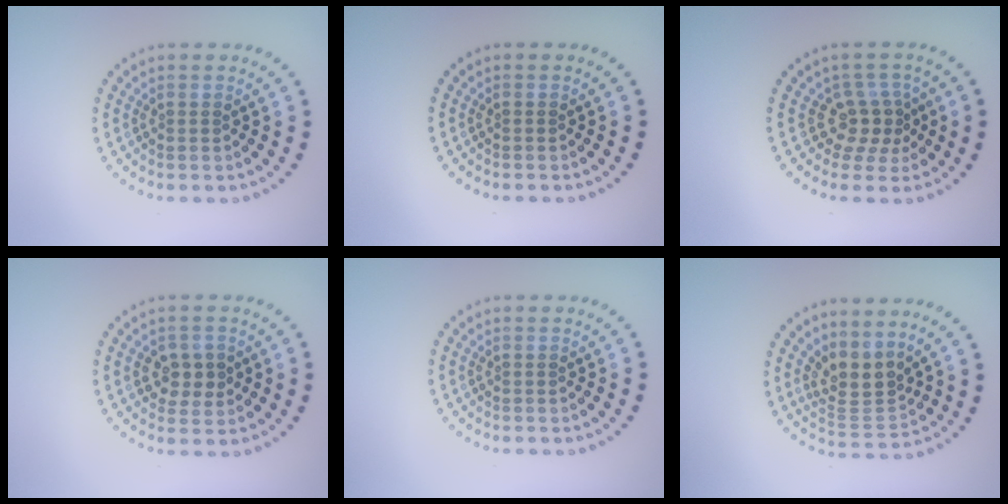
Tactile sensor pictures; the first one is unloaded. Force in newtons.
{"total": 0.0}
{"total": 2.9, "press": 2.2, "slide": 1.9}
{"total": 2.7, "press": 2.7, "slide": 0.5}
{"total": 0.0}
{"total": 3.3, "press": 2.6, "slide": 2.0}